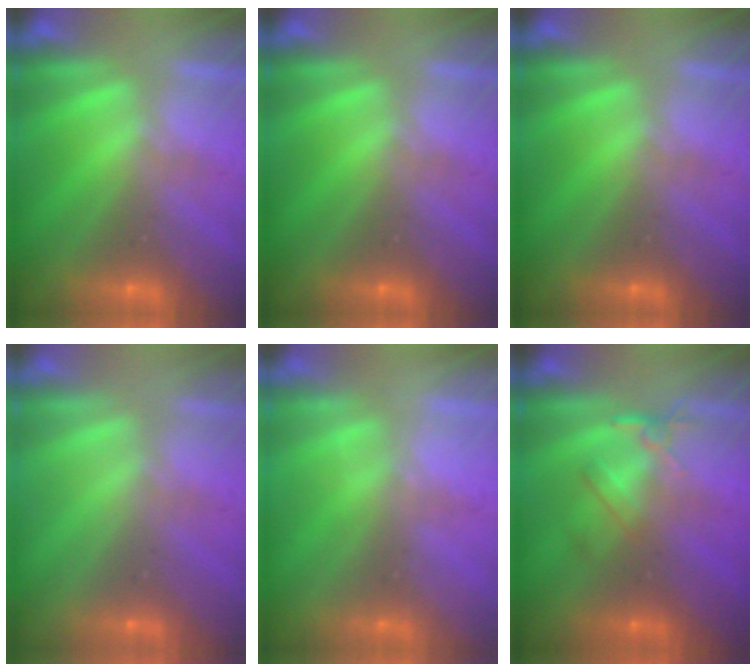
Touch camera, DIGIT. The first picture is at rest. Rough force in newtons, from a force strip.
{"total": 0.0}
{"total": 0.0}
{"total": 2.9}
{"total": 2.2}
{"total": 2.4}